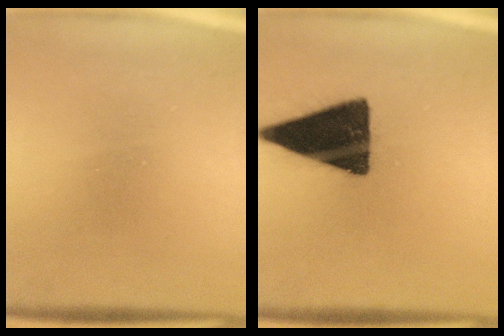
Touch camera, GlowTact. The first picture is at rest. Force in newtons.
{"total": 16.8}